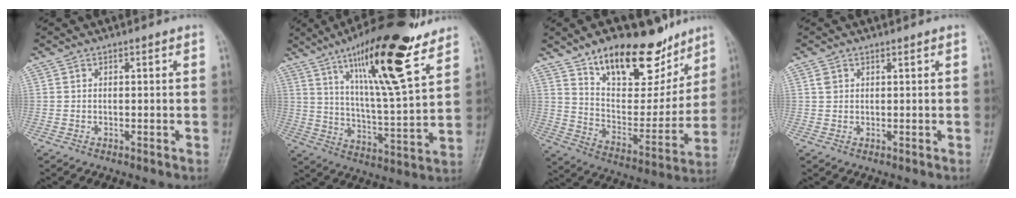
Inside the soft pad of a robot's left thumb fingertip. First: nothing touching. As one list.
[{"total": 20.7, "force": [12.7, 3.9, 15.8], "torque": [-0.236, -0.055, 0.209]}, {"total": 21.9, "force": [14.5, 10.4, 12.8], "torque": [-0.139, -0.073, 0.238]}, {"total": 1.3, "force": [0.7, 1.0, 0.6], "torque": [-0.004, 0.001, 0.013]}]